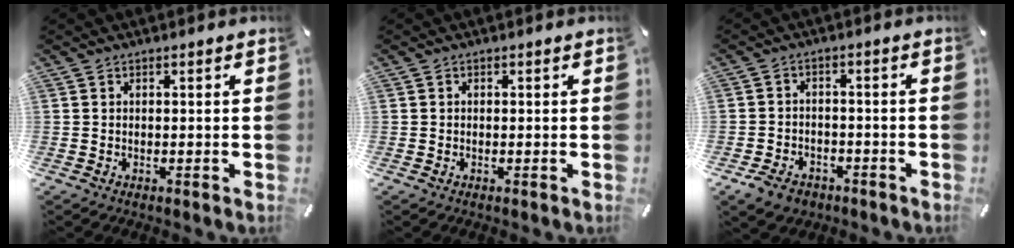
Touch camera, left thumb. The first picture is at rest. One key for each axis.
{"total": 0.0}
{"total": 5.3, "fx": -3.4, "fy": 3.7, "fz": 1.7, "tx": -0.043, "ty": 0.016, "tz": -0.066}